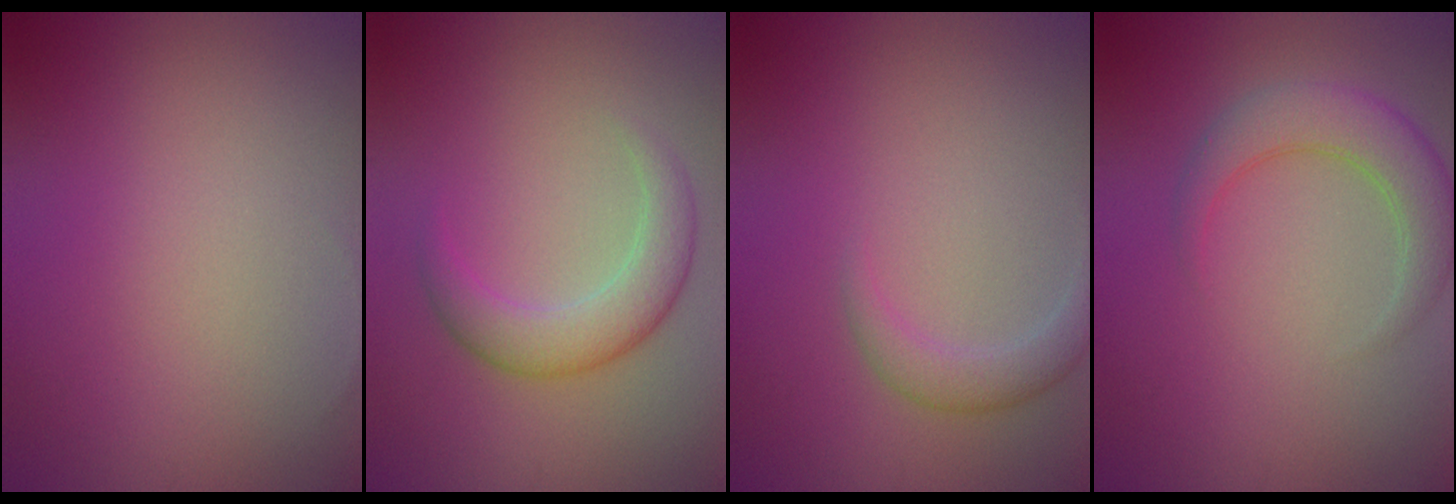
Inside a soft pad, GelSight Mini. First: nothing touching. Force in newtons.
{"total": 3.6, "press": 3.6, "slide": 0.3}
{"total": 2.0, "press": 2.0, "slide": 0.1}
{"total": 4.1, "press": 4.1, "slide": 0.3}